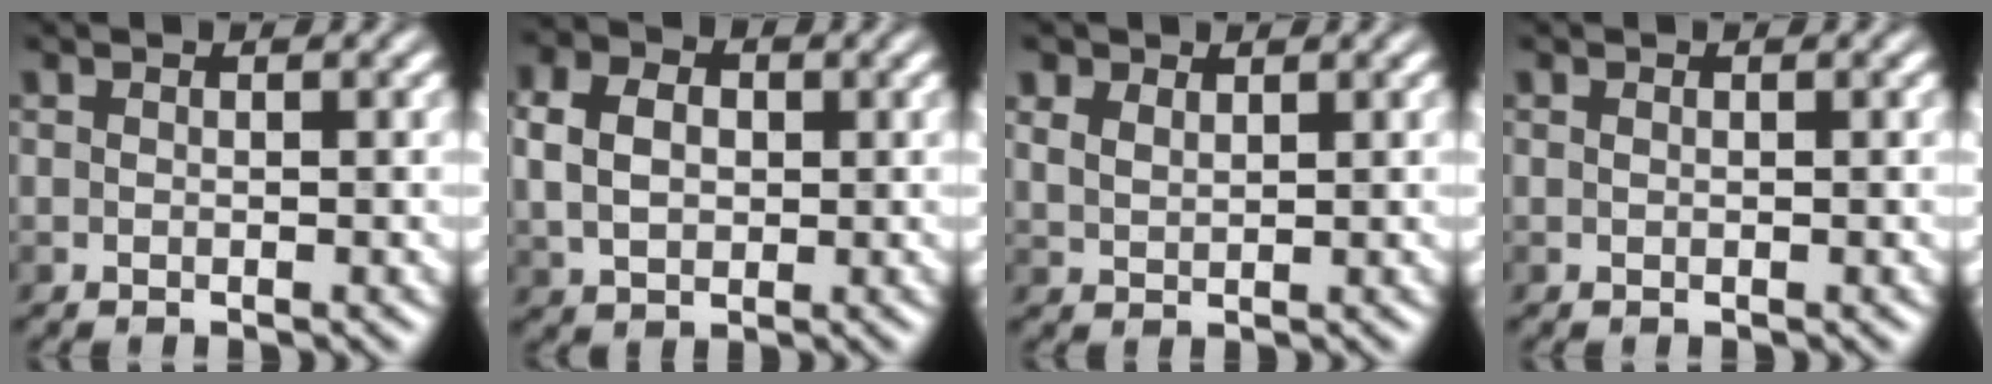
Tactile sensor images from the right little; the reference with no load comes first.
{"total": 5.3, "force": [0.6, 4.0, 3.4], "torque": [-0.074, 0.020, -0.003]}
{"total": 3.0, "force": [1.9, 1.8, 1.5], "torque": [-0.041, 0.006, 0.030]}
{"total": 0.0}